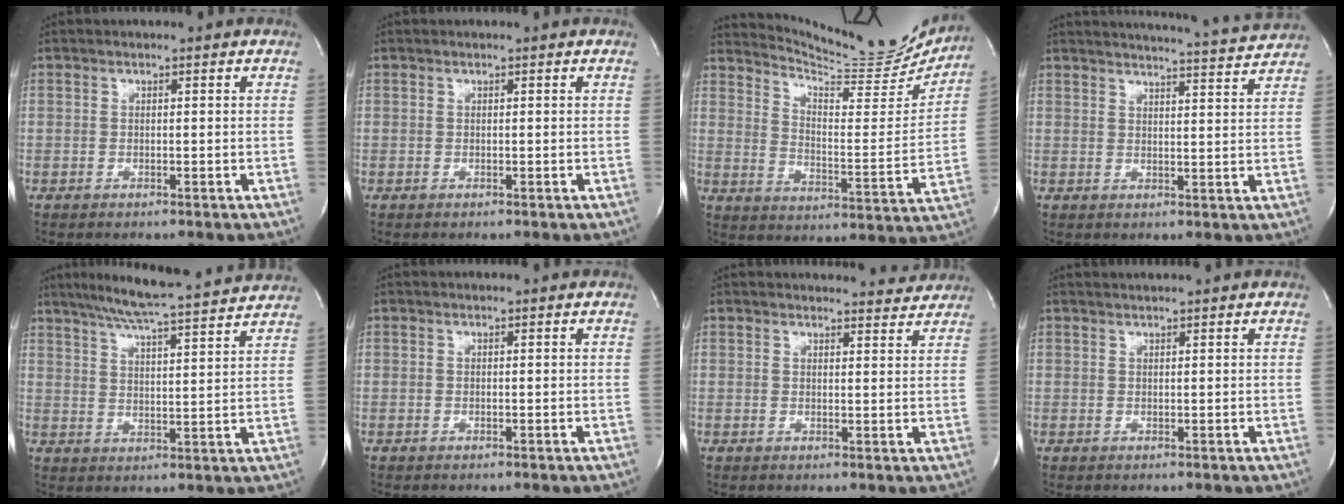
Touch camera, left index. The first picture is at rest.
{"total": 0.6, "force": [0.6, 0.1, 0.1], "torque": [-0.007, 0.005, 0.008]}
{"total": 16.7, "force": [16.4, 1.5, 3.1], "torque": [-0.055, -0.077, 0.215]}
{"total": 11.9, "force": [11.6, -1.2, 2.3], "torque": [-0.042, -0.038, 0.139]}
{"total": 17.0, "force": [15.2, 0.4, 7.6], "torque": [-0.132, 0.013, 0.212]}
{"total": 0.9, "force": [0.8, 0.1, 0.3], "torque": [-0.009, 0.008, 0.008]}
{"total": 7.9, "force": [7.8, 1.3, 0.5], "torque": [0.007, -0.009, 0.076]}
{"total": 2.7, "force": [2.6, -0.3, 0.7], "torque": [-0.010, 0.017, 0.041]}